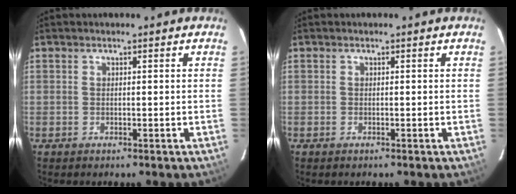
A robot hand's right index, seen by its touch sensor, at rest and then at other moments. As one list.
[{"total": 0.0}]